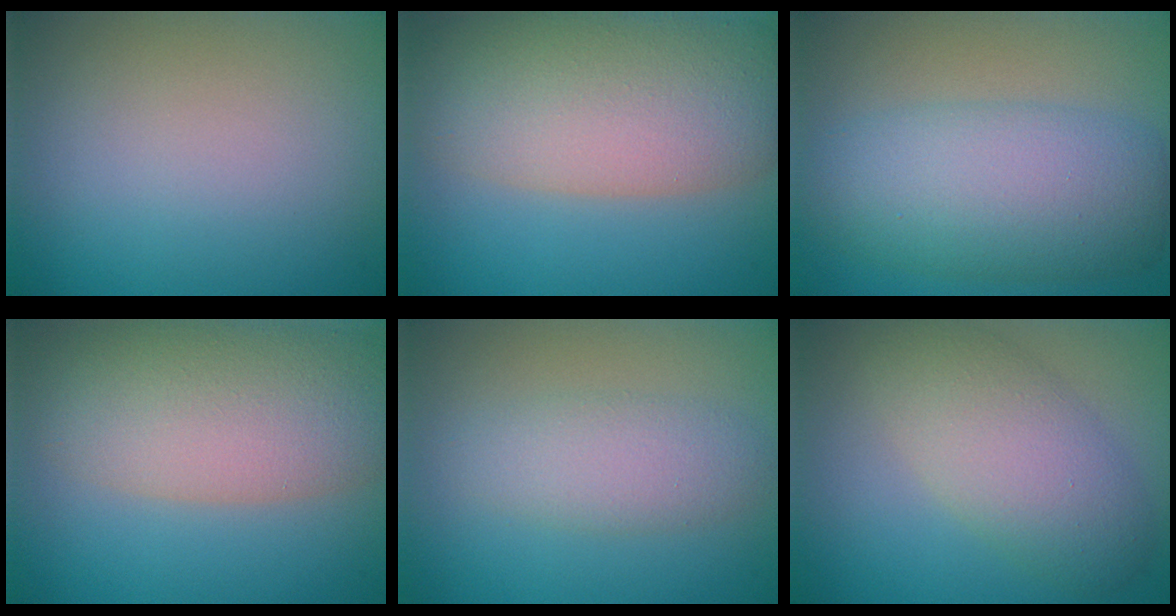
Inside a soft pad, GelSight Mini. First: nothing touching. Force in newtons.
{"total": 9.7, "press": 9.7, "slide": 0.6}
{"total": 7.6, "press": 7.6, "slide": 0.2}
{"total": 8.3, "press": 8.3, "slide": 0.5}
{"total": 3.3, "press": 3.3, "slide": 0.0}
{"total": 5.5, "press": 5.4, "slide": 0.6}